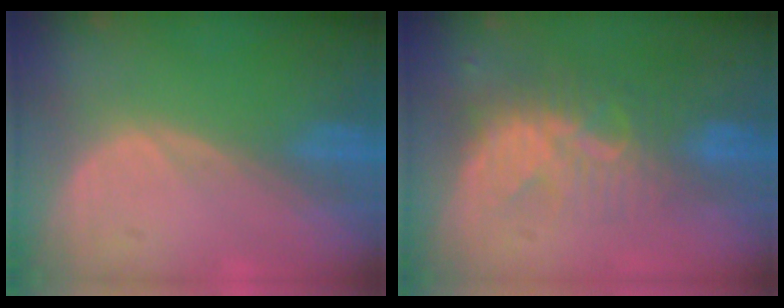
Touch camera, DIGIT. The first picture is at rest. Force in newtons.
{"total": 8.5, "press": 7.6, "slide": 3.8}